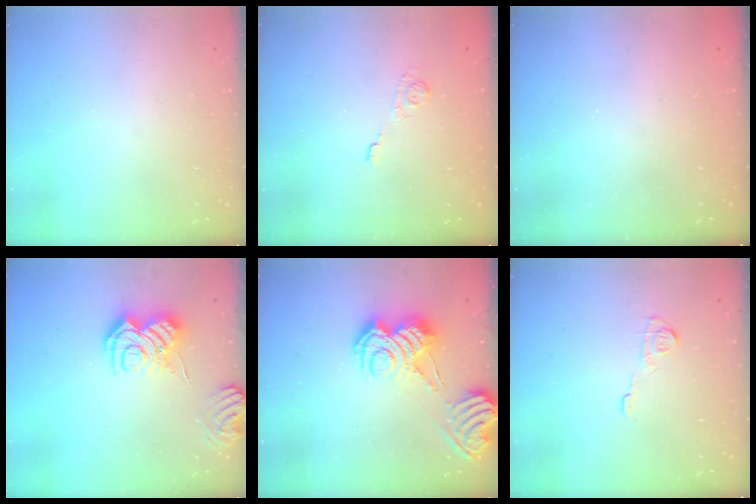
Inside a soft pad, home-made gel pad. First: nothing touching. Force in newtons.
{"total": 2.2, "press": 1.8, "slide": 1.3}
{"total": 2.3, "press": 2.2, "slide": 0.8}
{"total": 9.5, "press": 9.5, "slide": 1.0}
{"total": 9.1, "press": 9.1, "slide": 0.5}
{"total": 6.4, "press": 6.3, "slide": 0.8}